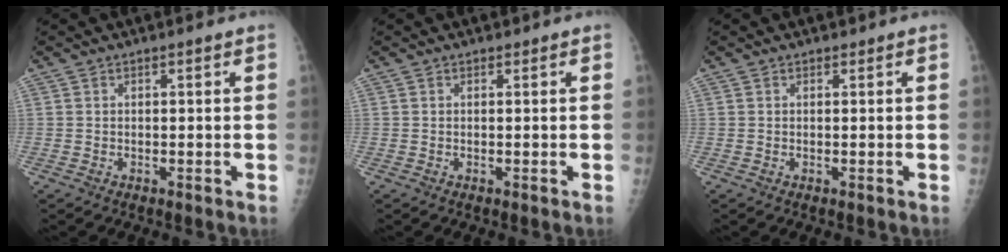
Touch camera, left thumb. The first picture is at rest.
{"total": 0.0}
{"total": 0.0}